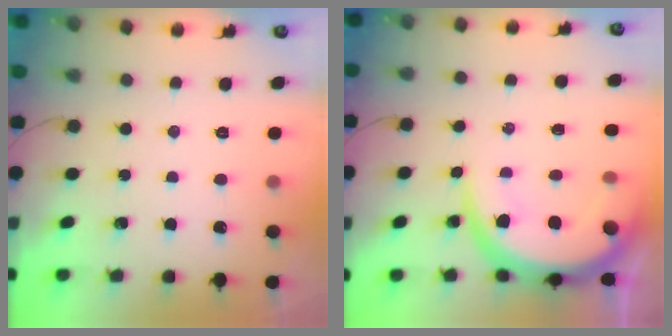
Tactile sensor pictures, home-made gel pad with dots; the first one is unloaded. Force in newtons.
{"total": 11.7, "press": 11.6, "slide": 1.1}